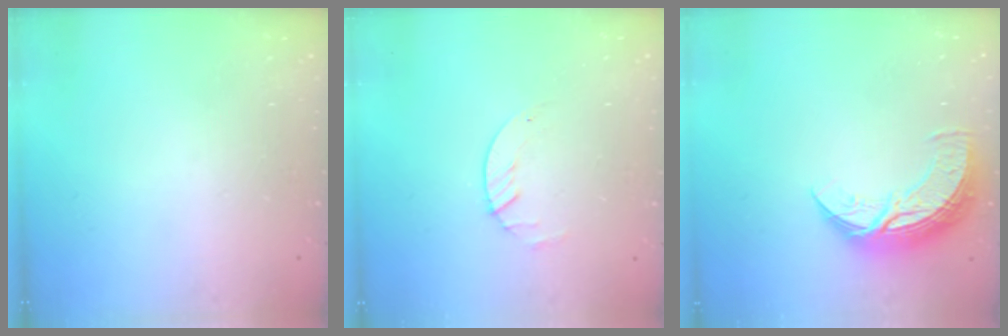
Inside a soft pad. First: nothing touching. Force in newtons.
{"total": 1.7, "press": 1.6, "slide": 0.2}
{"total": 12.7, "press": 12.6, "slide": 0.6}